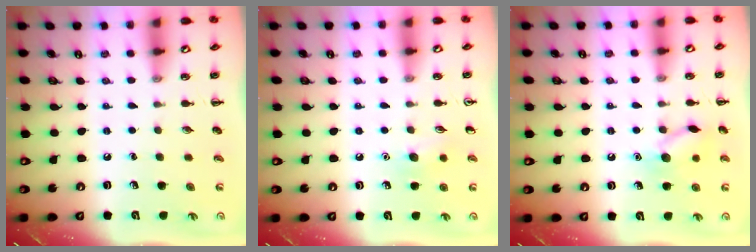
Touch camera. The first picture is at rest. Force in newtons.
{"total": 6.7, "press": 6.4, "slide": 2.1}
{"total": 10.6, "press": 10.6, "slide": 0.6}